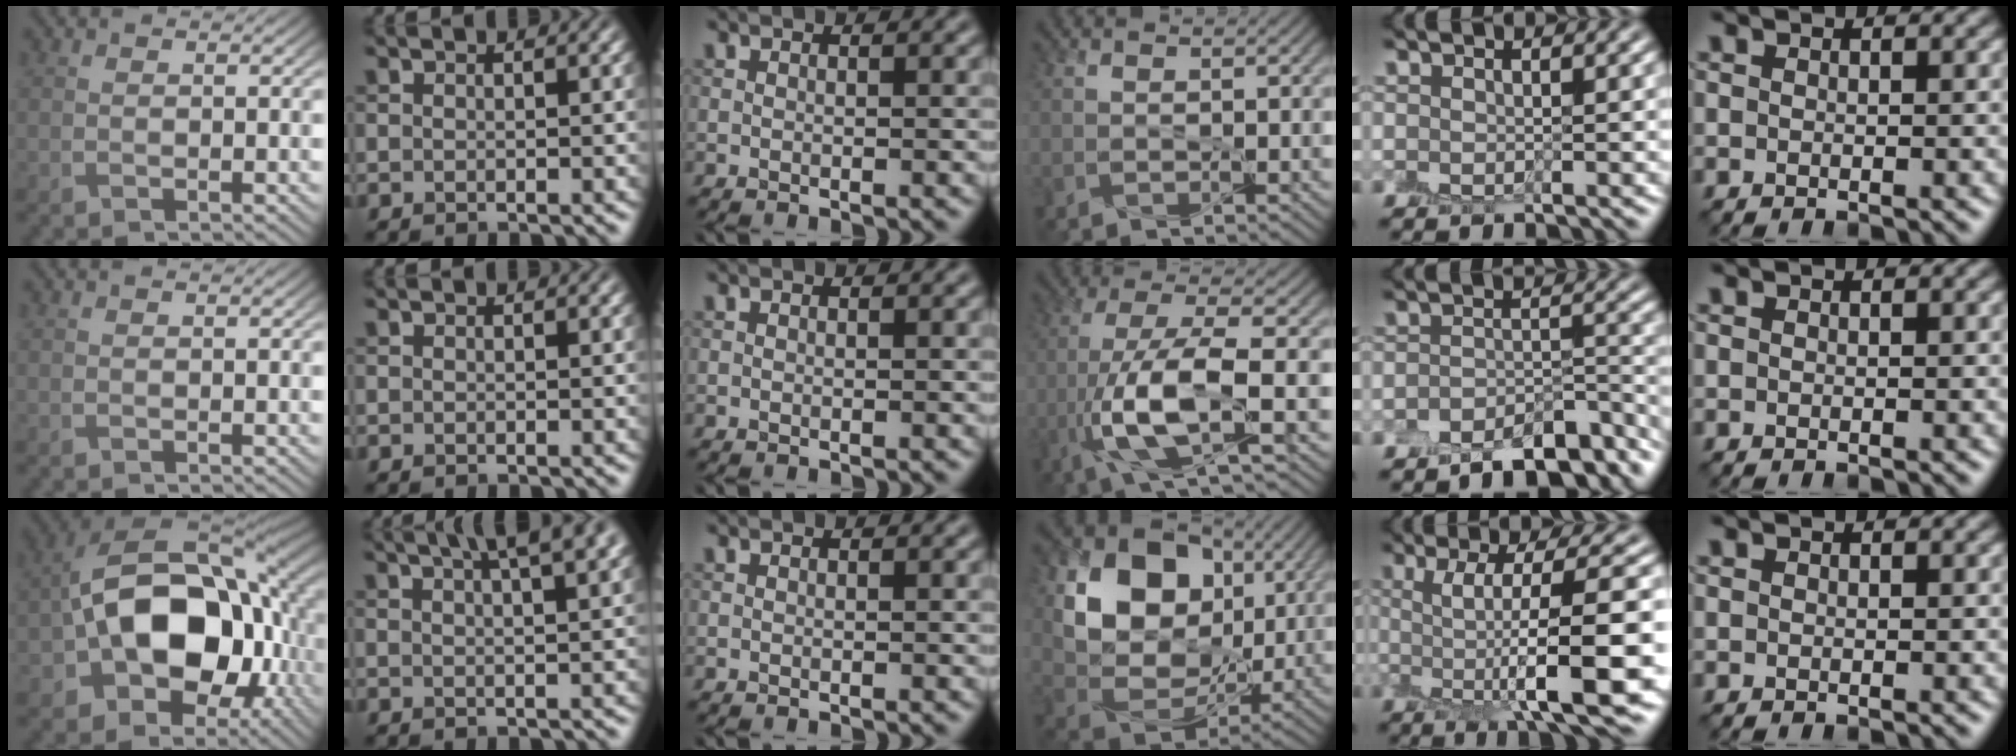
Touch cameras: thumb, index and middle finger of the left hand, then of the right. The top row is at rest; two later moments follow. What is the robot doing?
{"motion": "peel", "object": "small bumper sticker"}